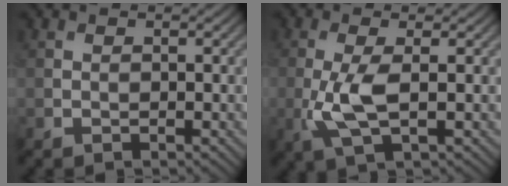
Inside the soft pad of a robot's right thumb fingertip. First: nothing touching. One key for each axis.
{"total": 5.1, "fx": -0.5, "fy": 1.5, "fz": 4.8, "tx": -0.117, "ty": -0.003, "tz": -0.014}